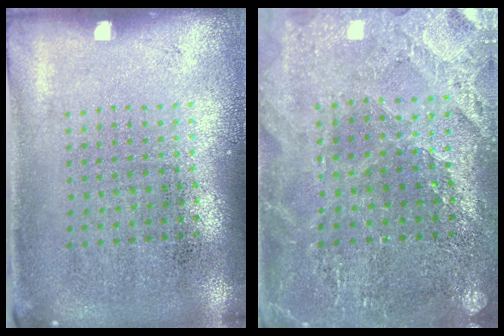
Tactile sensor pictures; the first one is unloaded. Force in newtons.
{"total": 2.8, "press": 2.7, "slide": 0.3}